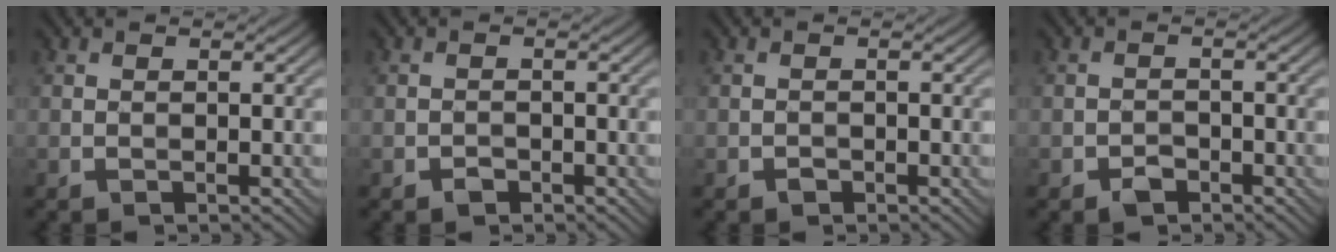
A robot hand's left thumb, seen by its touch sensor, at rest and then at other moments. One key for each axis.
{"total": 1.1, "fx": -0.8, "fy": 0.7, "fz": 0.4, "tx": -0.004, "ty": -0.001, "tz": -0.015}
{"total": 0.8, "fx": -0.5, "fy": 0.5, "fz": 0.3, "tx": -0.002, "ty": -0.002, "tz": -0.010}
{"total": 2.0, "fx": -1.4, "fy": 1.2, "fz": 0.8, "tx": -0.009, "ty": 0.001, "tz": -0.027}